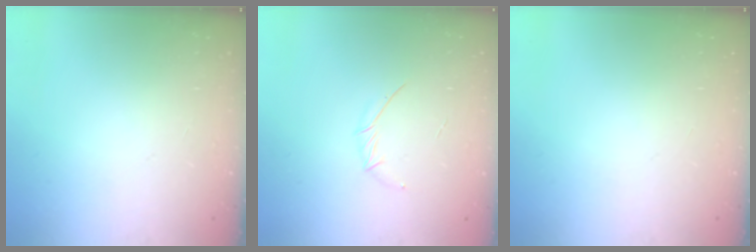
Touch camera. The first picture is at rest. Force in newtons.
{"total": 4.0, "press": 3.9, "slide": 0.9}
{"total": 0.0}